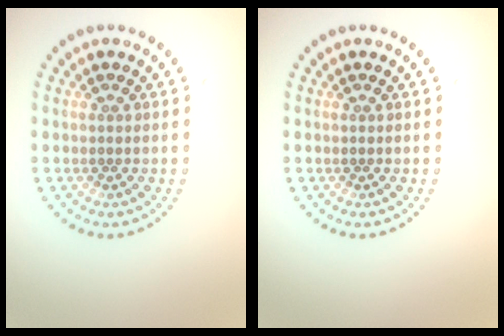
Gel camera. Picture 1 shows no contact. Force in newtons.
{"total": 0.0}